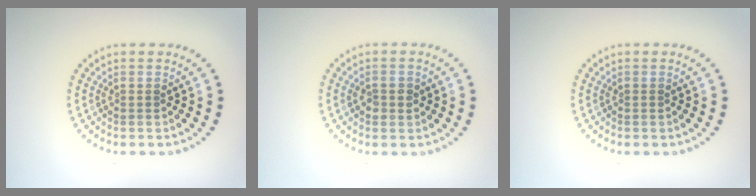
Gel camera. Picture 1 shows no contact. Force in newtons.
{"total": 1.4, "press": 1.4, "slide": 0.2}
{"total": 0.0}